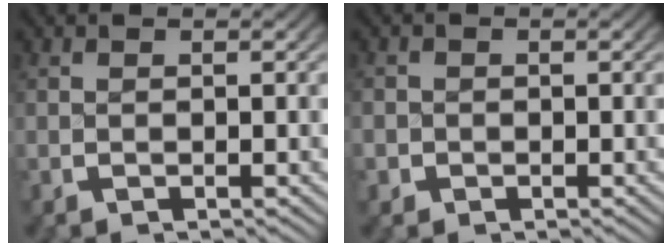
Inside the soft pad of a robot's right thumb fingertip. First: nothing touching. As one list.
[{"total": 2.0, "force": [-0.6, 1.9, 0.2], "torque": [-0.006, -0.010, -0.011]}]